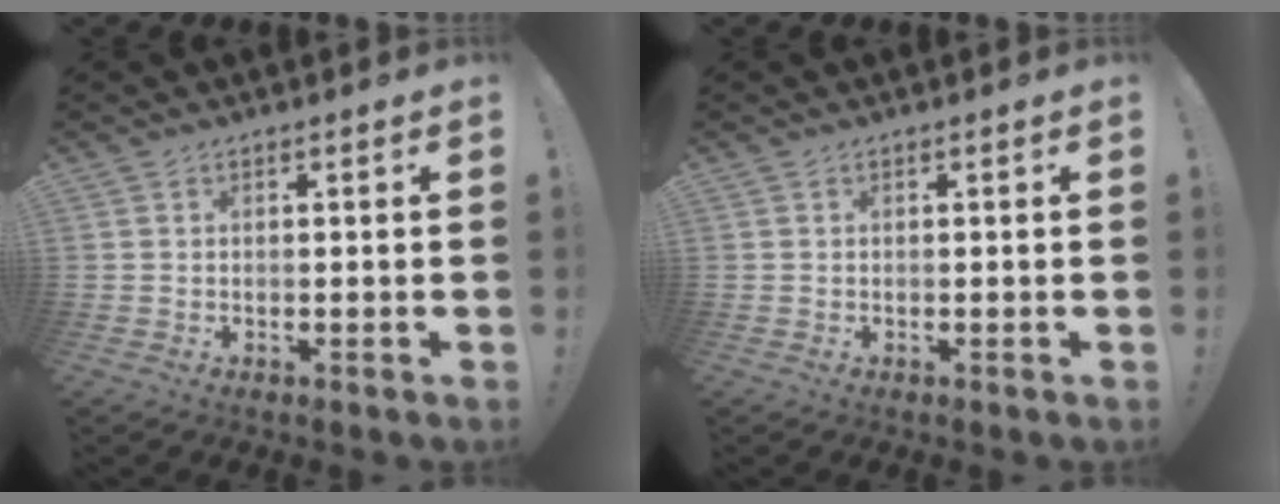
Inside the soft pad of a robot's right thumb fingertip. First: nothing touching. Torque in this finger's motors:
{"motor_torque": [0.00, 0.00, -0.02, 0.02, 0.00]}